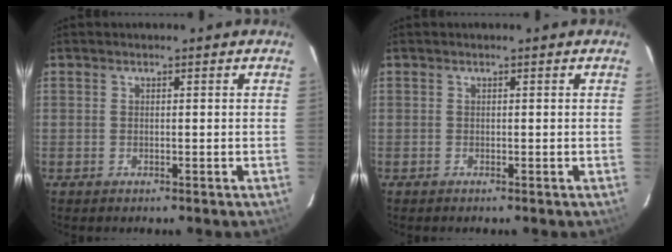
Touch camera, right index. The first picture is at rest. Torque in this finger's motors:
{"motor_torque": [0.06, 0.02, 0.04, 0.01]}